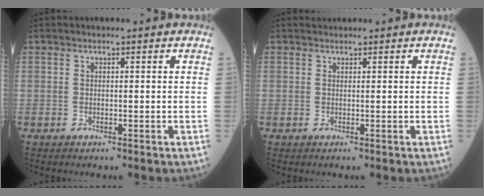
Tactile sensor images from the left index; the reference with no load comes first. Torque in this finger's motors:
{"motor_torque": [-0.09, -0.31, 0.06, 0.02]}